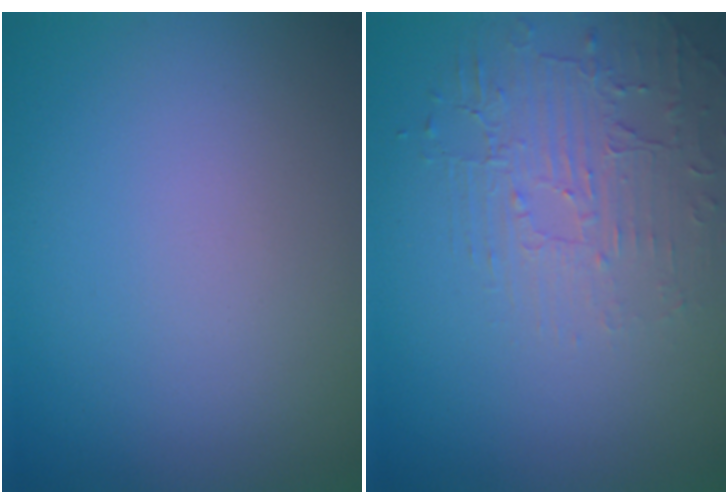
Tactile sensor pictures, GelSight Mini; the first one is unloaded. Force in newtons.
{"total": 2.1, "press": 1.3, "slide": 1.7}